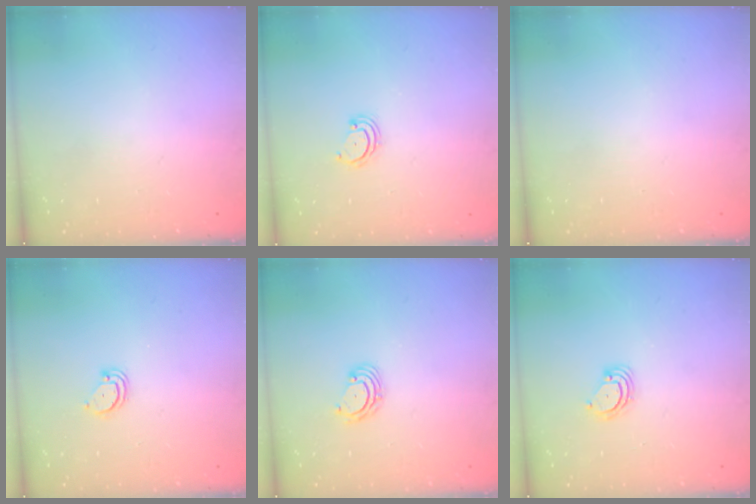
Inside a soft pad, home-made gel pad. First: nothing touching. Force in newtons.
{"total": 2.8, "press": 2.8, "slide": 0.3}
{"total": 0.0}
{"total": 2.6, "press": 2.6, "slide": 0.2}
{"total": 2.8, "press": 2.8, "slide": 0.3}
{"total": 3.7, "press": 3.7, "slide": 0.3}